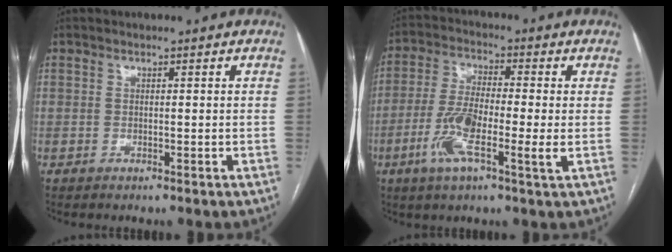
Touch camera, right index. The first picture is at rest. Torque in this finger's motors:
{"motor_torque": [1.30, -0.31, 0.76, 0.19]}